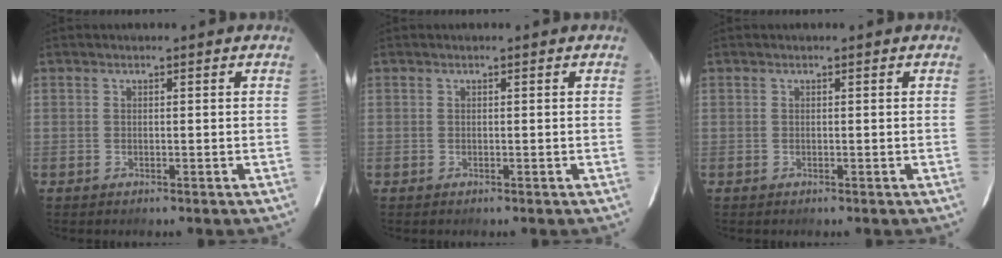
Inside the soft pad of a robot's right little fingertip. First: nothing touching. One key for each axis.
{"total": 0.0}
{"total": 0.0}